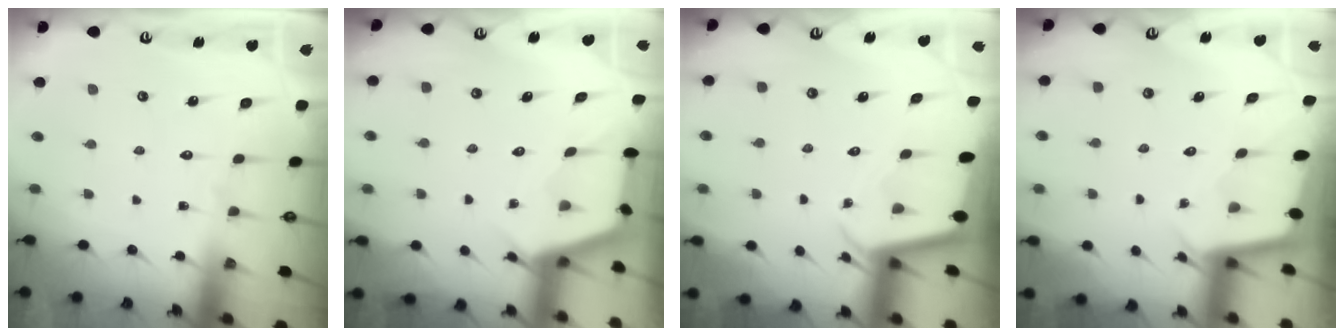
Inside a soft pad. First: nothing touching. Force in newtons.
{"total": 2.7, "press": 2.7, "slide": 0.4}
{"total": 2.2, "press": 2.2, "slide": 0.1}
{"total": 1.8, "press": 1.8, "slide": 0.1}